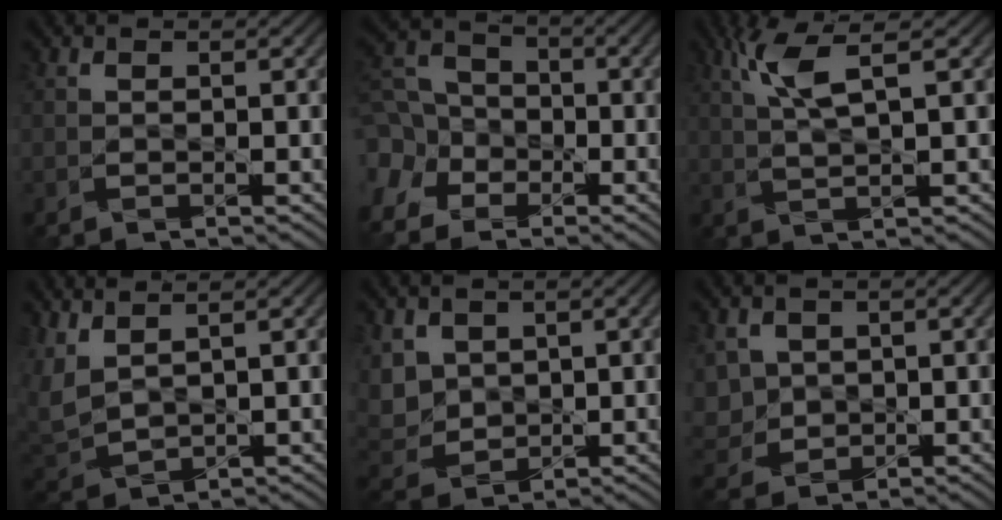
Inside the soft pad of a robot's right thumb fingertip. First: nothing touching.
{"total": 10.6, "force": [-4.6, 8.1, 5.0], "torque": [-0.155, -0.035, -0.101]}
{"total": 4.8, "force": [2.2, 0.0, 4.2], "torque": [-0.111, 0.010, 0.050]}
{"total": 5.2, "force": [2.9, 2.0, 3.8], "torque": [-0.125, 0.006, 0.063]}
{"total": 5.6, "force": [1.8, 4.4, 3.1], "torque": [-0.130, 0.003, 0.039]}
{"total": 4.5, "force": [0.8, 3.7, 2.4], "torque": [-0.101, -0.001, 0.014]}